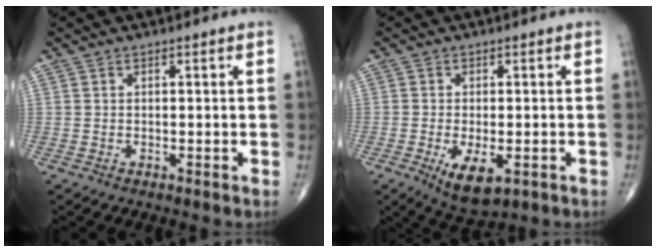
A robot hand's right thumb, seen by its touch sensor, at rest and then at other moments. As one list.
[{"total": 7.1, "force": [-2.5, 3.2, 5.8], "torque": [-0.096, -0.012, -0.031]}]